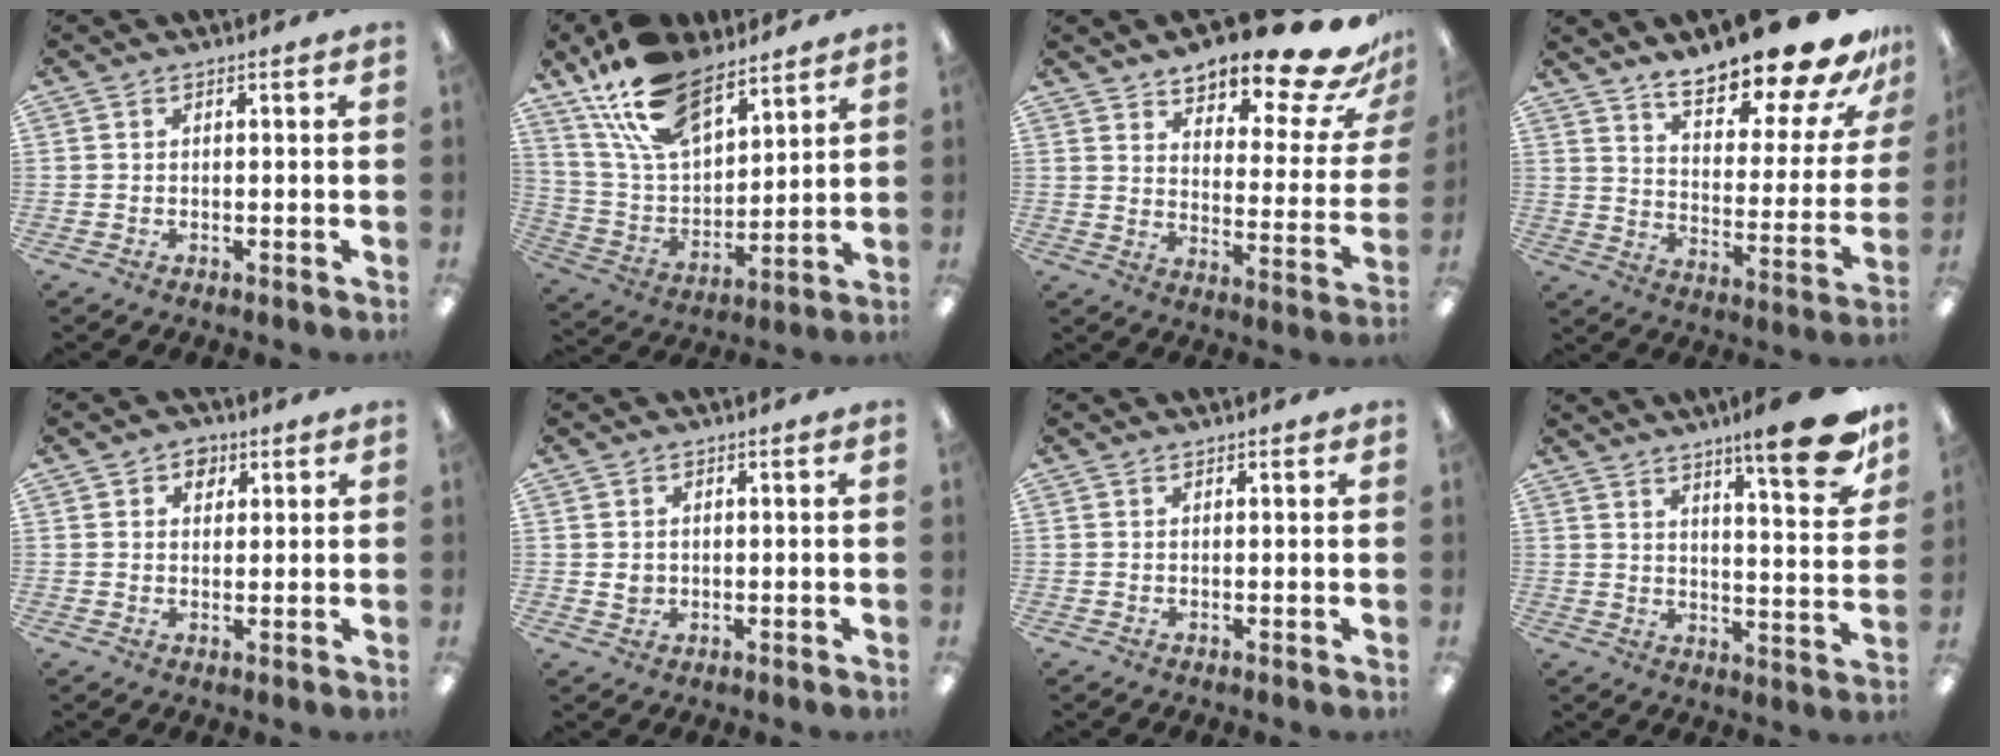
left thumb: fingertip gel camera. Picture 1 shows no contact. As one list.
[{"total": 18.8, "force": [13.0, 9.2, 9.9], "torque": [-0.196, -0.058, 0.239]}, {"total": 18.1, "force": [14.6, 5.3, 9.2], "torque": [-0.121, -0.107, 0.238]}, {"total": 21.5, "force": [17.6, 5.3, 11.2], "torque": [-0.157, -0.123, 0.288]}, {"total": 3.6, "force": [1.9, 2.7, 1.5], "torque": [-0.010, -0.001, 0.029]}, {"total": 2.2, "force": [0.5, 1.9, 0.9], "torque": [-0.012, -0.001, 0.006]}, {"total": 0.6, "force": [0.5, 0.3, 0.1], "torque": [-0.003, 0.001, 0.010]}, {"total": 15.6, "force": [10.8, 3.0, 10.9], "torque": [-0.146, -0.073, 0.167]}]